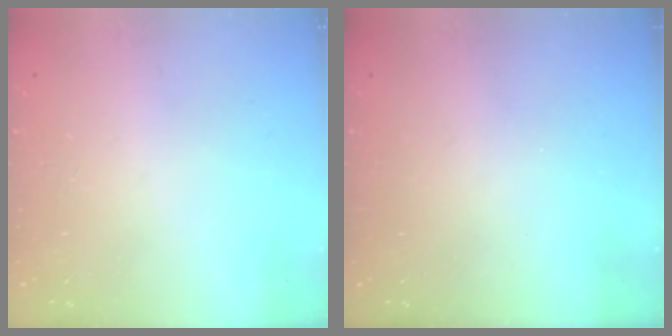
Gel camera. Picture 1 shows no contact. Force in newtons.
{"total": 0.0}